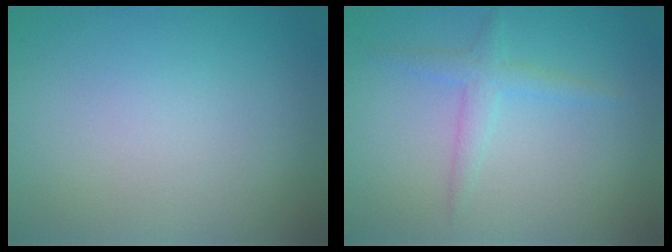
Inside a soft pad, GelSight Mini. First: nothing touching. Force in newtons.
{"total": 1.9, "press": 1.9, "slide": 0.1}